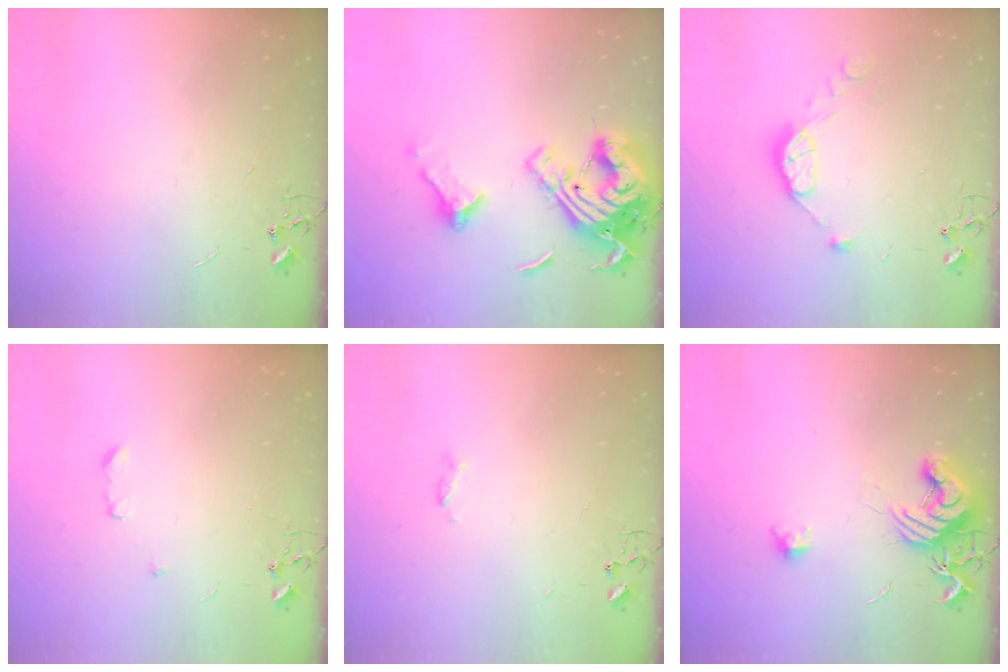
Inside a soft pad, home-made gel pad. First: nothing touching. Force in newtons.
{"total": 18.8, "press": 18.7, "slide": 2.0}
{"total": 9.7, "press": 9.7, "slide": 0.7}
{"total": 4.7, "press": 4.7, "slide": 0.7}
{"total": 2.4, "press": 2.4, "slide": 0.5}
{"total": 13.3, "press": 13.3, "slide": 1.0}